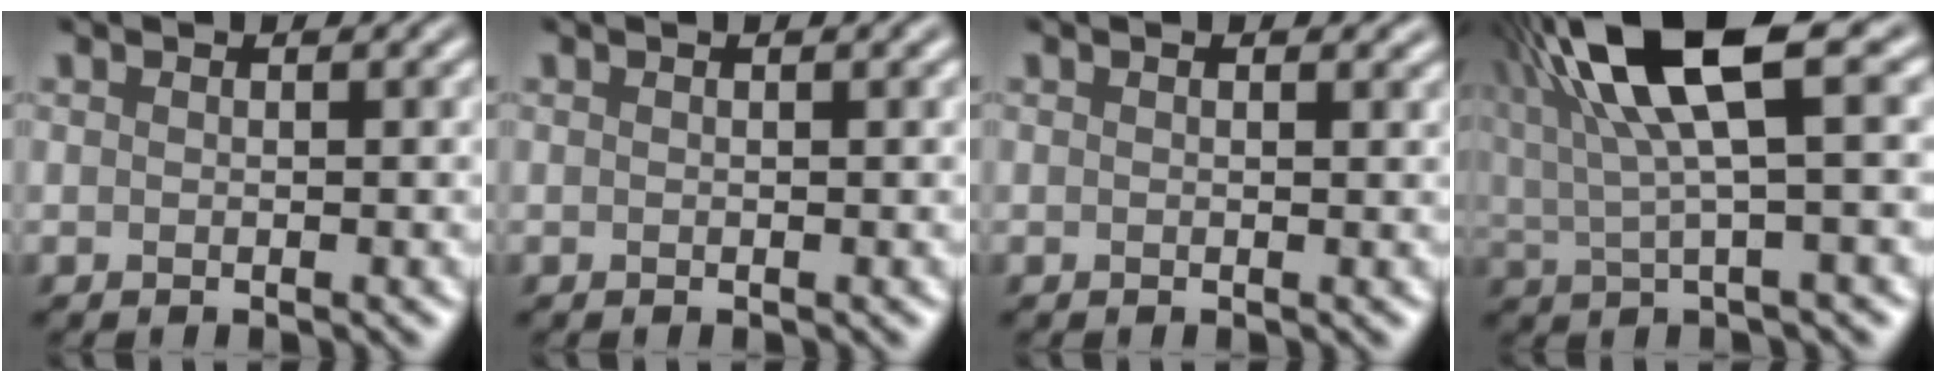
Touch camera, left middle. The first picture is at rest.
{"total": 0.8, "force": [0.4, 0.1, 0.7], "torque": [-0.009, 0.008, 0.005]}
{"total": 0.8, "force": [0.5, 0.2, 0.5], "torque": [-0.007, 0.002, 0.008]}
{"total": 10.2, "force": [4.3, 2.3, 9.0], "torque": [-0.166, 0.018, 0.079]}